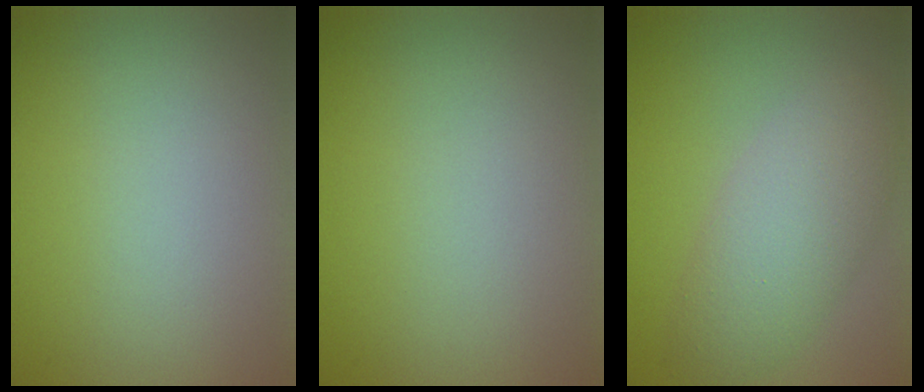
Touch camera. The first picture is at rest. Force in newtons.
{"total": 0.0}
{"total": 4.8, "press": 4.8, "slide": 0.1}